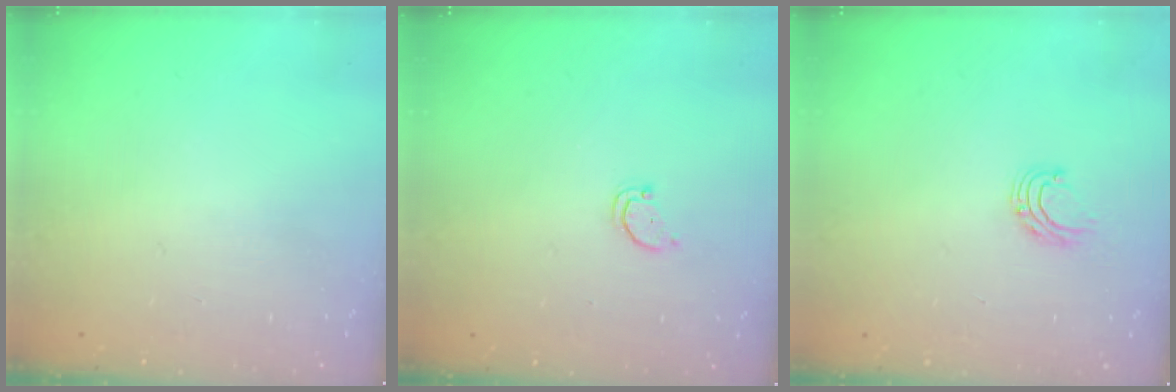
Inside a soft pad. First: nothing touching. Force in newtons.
{"total": 1.8, "press": 1.8, "slide": 0.1}
{"total": 5.1, "press": 5.1, "slide": 0.4}